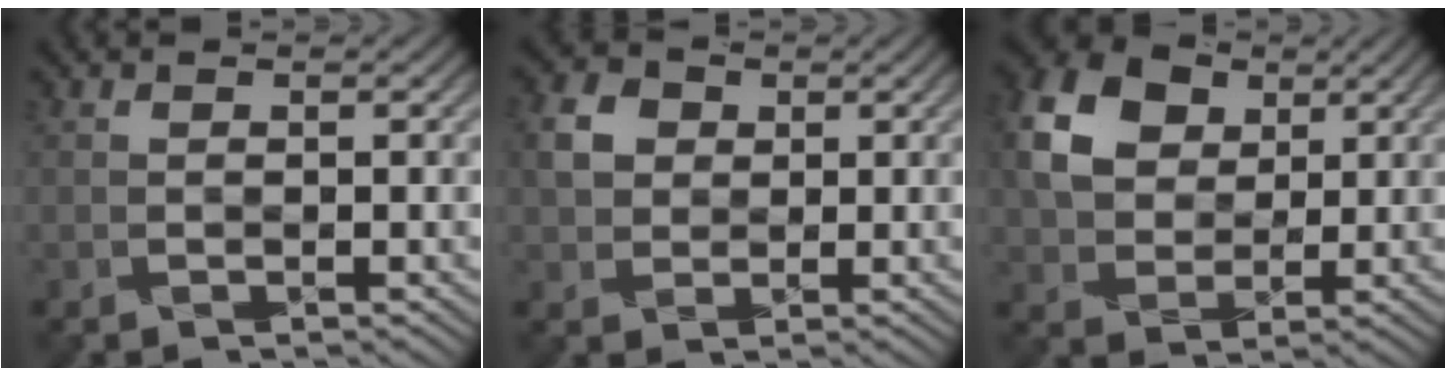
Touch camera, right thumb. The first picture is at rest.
{"total": 3.7, "force": [1.1, 3.2, 1.3], "torque": [-0.035, 0.007, 0.021]}
{"total": 9.9, "force": [3.7, 7.3, 5.5], "torque": [-0.139, 0.015, 0.066]}